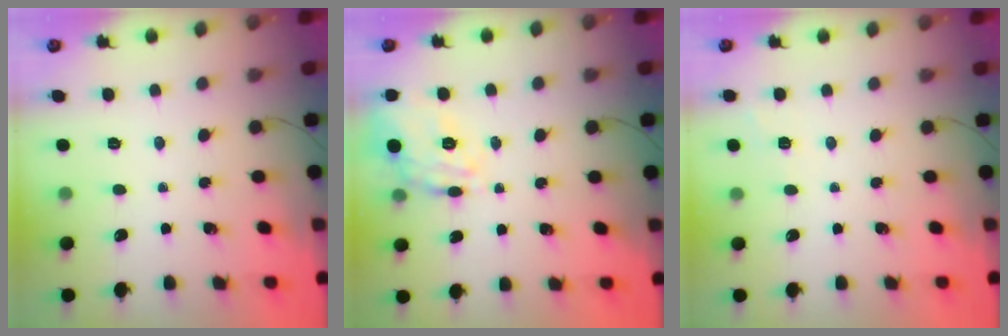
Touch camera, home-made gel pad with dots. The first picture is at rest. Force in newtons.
{"total": 17.6, "press": 17.6, "slide": 0.4}
{"total": 6.0, "press": 5.8, "slide": 1.7}